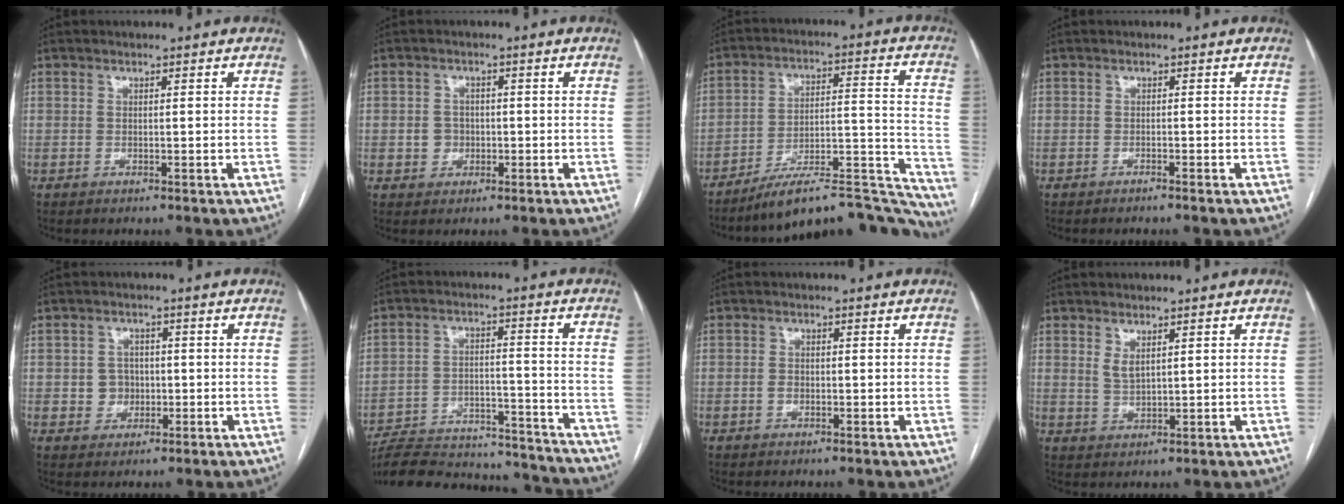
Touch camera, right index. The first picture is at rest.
{"total": 2.7, "force": [-0.6, 2.5, 0.9], "torque": [-0.008, 0.007, -0.007]}
{"total": 20.9, "force": [-19.8, 2.2, 6.3], "torque": [-0.038, 0.049, -0.287]}
{"total": 1.1, "force": [-0.9, -0.2, 0.5], "torque": [-0.011, 0.003, -0.012]}
{"total": 3.4, "force": [-0.4, 3.2, 0.9], "torque": [-0.008, 0.009, -0.003]}
{"total": 25.7, "force": [-24.1, 4.7, 7.8], "torque": [-0.123, -0.009, -0.331]}
{"total": 1.1, "force": [-0.4, 0.7, 0.8], "torque": [-0.016, 0.002, -0.006]}
{"total": 2.2, "force": [1.2, 0.9, 1.6], "torque": [-0.033, -0.004, 0.031]}